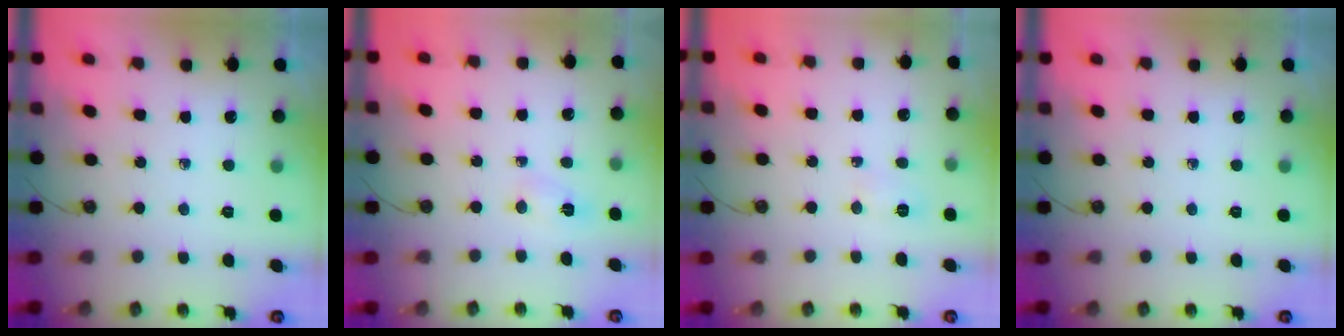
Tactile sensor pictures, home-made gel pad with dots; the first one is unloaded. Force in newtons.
{"total": 2.2, "press": 2.2, "slide": 0.2}
{"total": 3.7, "press": 3.5, "slide": 0.9}
{"total": 0.0}